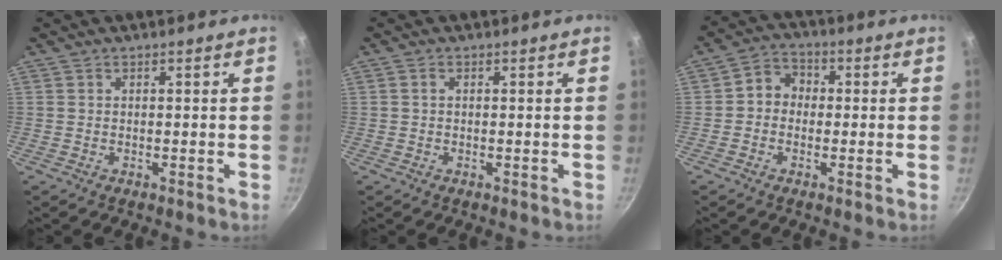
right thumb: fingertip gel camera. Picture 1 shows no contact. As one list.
[{"total": 0.7, "force": [0.1, 0.5, 0.5], "torque": [-0.008, 0.005, 0.001]}, {"total": 5.2, "force": [-0.3, 4.5, 2.6], "torque": [-0.015, 0.016, -0.022]}]